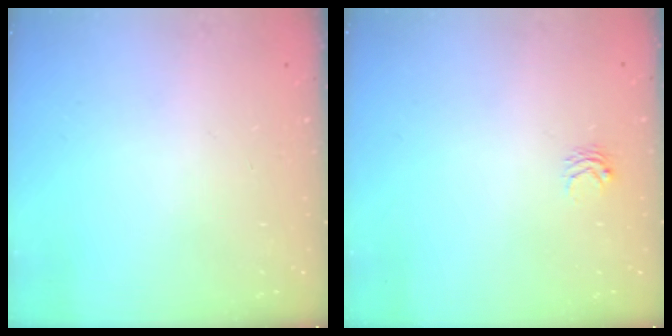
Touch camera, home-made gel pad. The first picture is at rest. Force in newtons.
{"total": 3.5, "press": 3.5, "slide": 0.4}